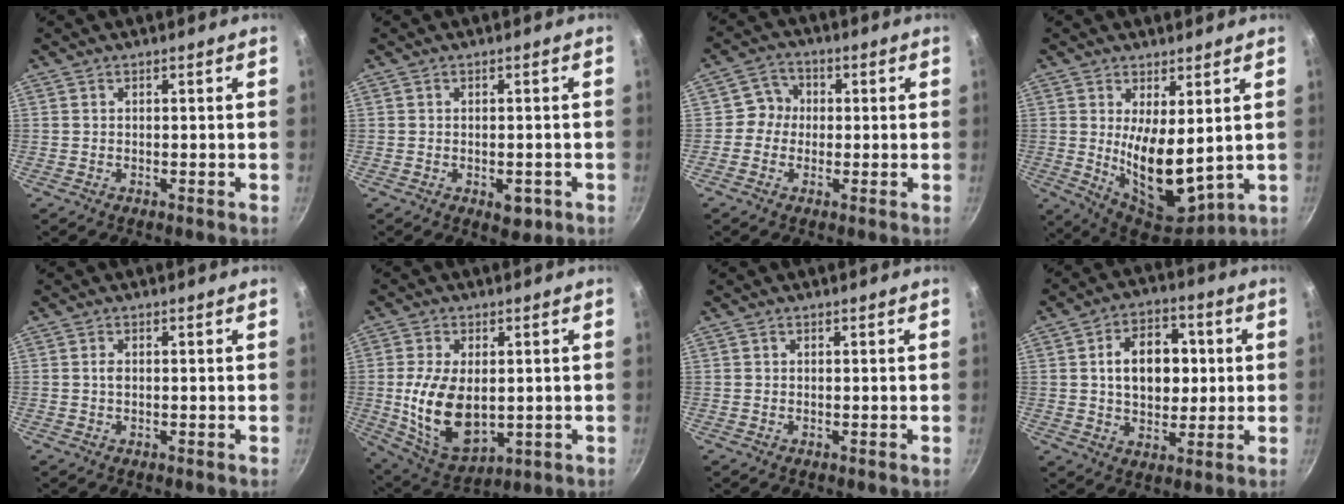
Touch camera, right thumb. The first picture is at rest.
{"total": 5.8, "force": [-2.0, 3.3, 4.2], "torque": [-0.028, 0.010, -0.018]}
{"total": 4.7, "force": [0.0, 4.5, 1.4], "torque": [0.009, 0.012, -0.014]}
{"total": 13.3, "force": [1.5, 6.1, 11.7], "torque": [-0.166, -0.042, 0.045]}
{"total": 1.1, "force": [0.1, 0.7, 0.8], "torque": [-0.015, 0.001, 0.001]}
{"total": 14.6, "force": [-0.2, 8.8, 11.7], "torque": [-0.201, -0.015, 0.017]}
{"total": 0.0}
{"total": 13.0, "force": [1.6, 9.2, 9.1], "torque": [-0.100, 0.011, 0.022]}